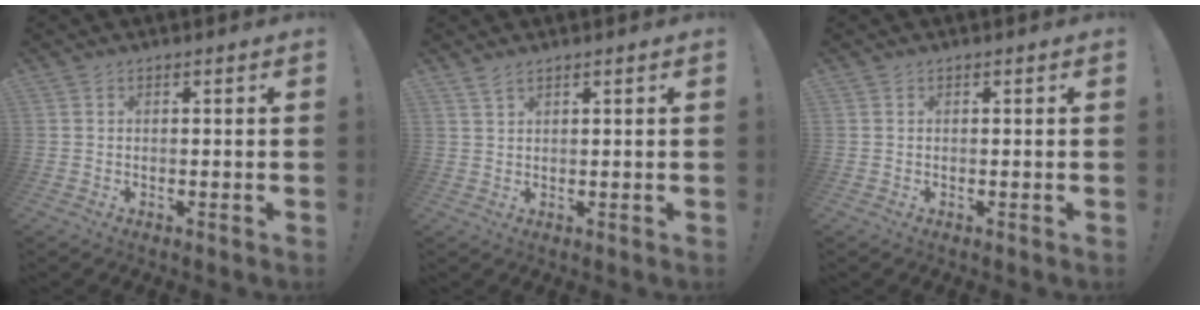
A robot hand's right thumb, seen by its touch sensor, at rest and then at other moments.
{"total": 2.3, "force": [1.9, 0.6, 1.1], "torque": [-0.020, -0.007, 0.034]}
{"total": 0.0}